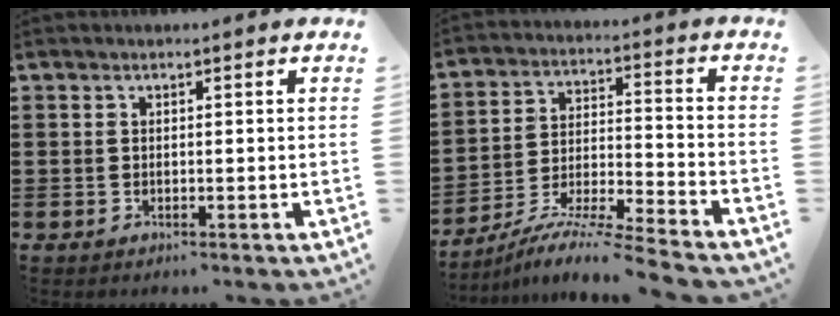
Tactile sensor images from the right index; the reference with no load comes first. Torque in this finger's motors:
{"motor_torque": [1.45, 0.69, 0.37, 0.12]}